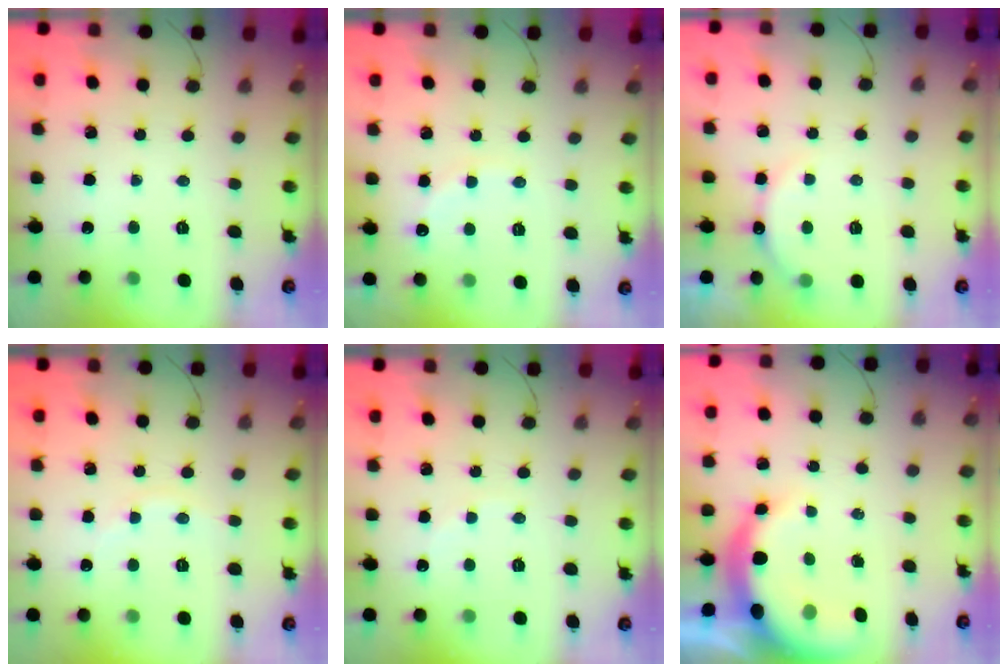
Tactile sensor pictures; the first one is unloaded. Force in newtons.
{"total": 8.1, "press": 8.0, "slide": 1.7}
{"total": 7.2, "press": 7.1, "slide": 1.0}
{"total": 4.8, "press": 4.6, "slide": 1.4}
{"total": 2.7, "press": 2.6, "slide": 0.5}
{"total": 8.6, "press": 8.5, "slide": 1.6}